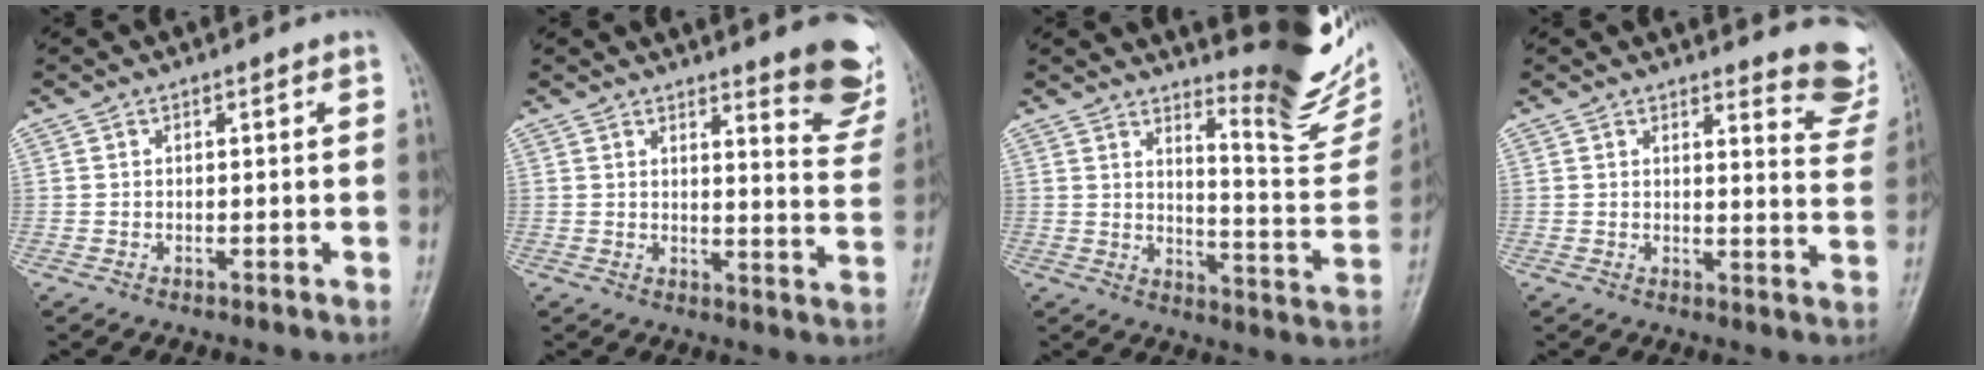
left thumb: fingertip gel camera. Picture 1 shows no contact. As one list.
[{"total": 12.2, "force": [8.9, 2.9, 7.8], "torque": [-0.056, -0.067, 0.098]}, {"total": 16.2, "force": [13.0, 3.3, 9.0], "torque": [-0.092, -0.125, 0.171]}, {"total": 9.4, "force": [8.7, 2.1, 3.0], "torque": [-0.002, -0.086, 0.078]}]